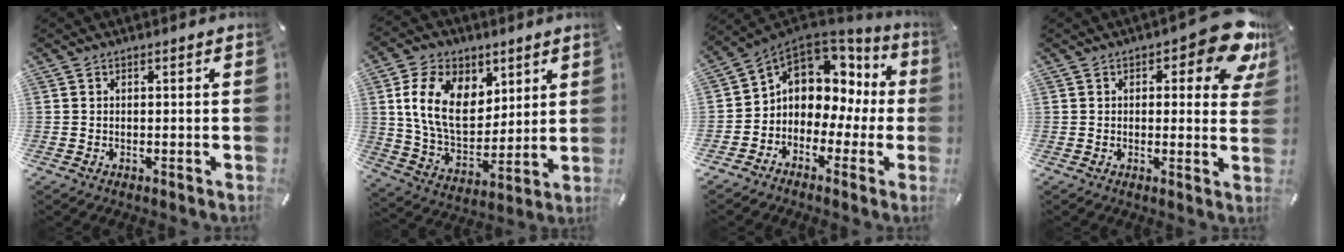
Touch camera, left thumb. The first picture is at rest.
{"total": 15.7, "force": [5.6, 11.3, 9.5], "torque": [-0.181, -0.011, 0.104]}
{"total": 7.9, "force": [2.6, 6.9, 2.8], "torque": [-0.055, -0.031, 0.049]}
{"total": 10.9, "force": [5.4, 4.3, 8.4], "torque": [-0.094, -0.034, 0.086]}